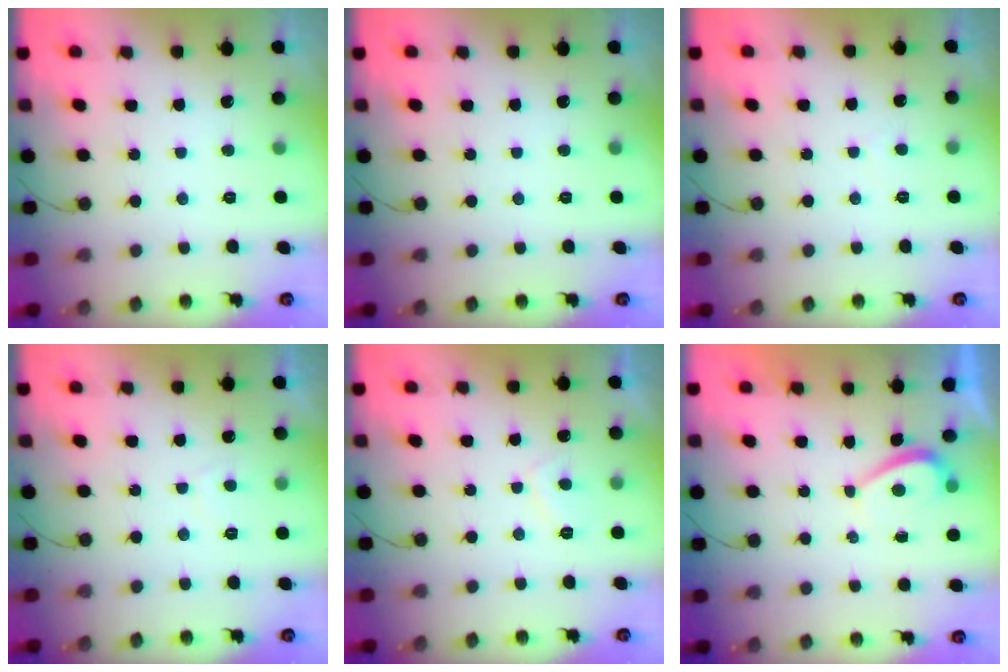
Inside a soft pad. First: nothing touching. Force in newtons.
{"total": 0.0}
{"total": 2.7, "press": 2.7, "slide": 0.2}
{"total": 0.5, "press": 0.2, "slide": 0.5}
{"total": 2.2, "press": 2.1, "slide": 0.8}
{"total": 1.3, "press": 1.1, "slide": 0.5}